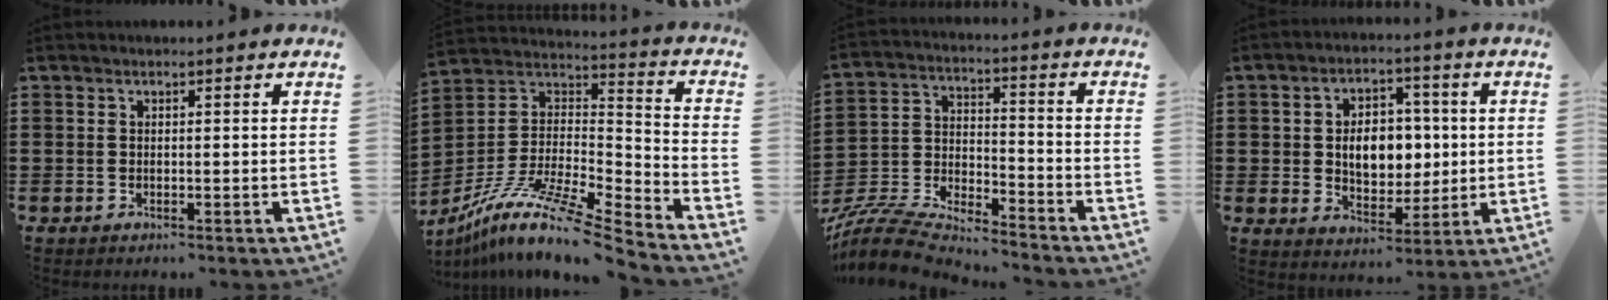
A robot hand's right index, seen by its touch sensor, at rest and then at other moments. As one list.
[{"total": 11.9, "force": [-9.0, 1.3, 7.6], "torque": [-0.150, 0.004, -0.177]}, {"total": 7.1, "force": [-6.8, 1.0, 1.8], "torque": [-0.055, -0.005, -0.143]}, {"total": 7.6, "force": [0.5, 5.4, 5.3], "torque": [-0.092, 0.009, 0.003]}]